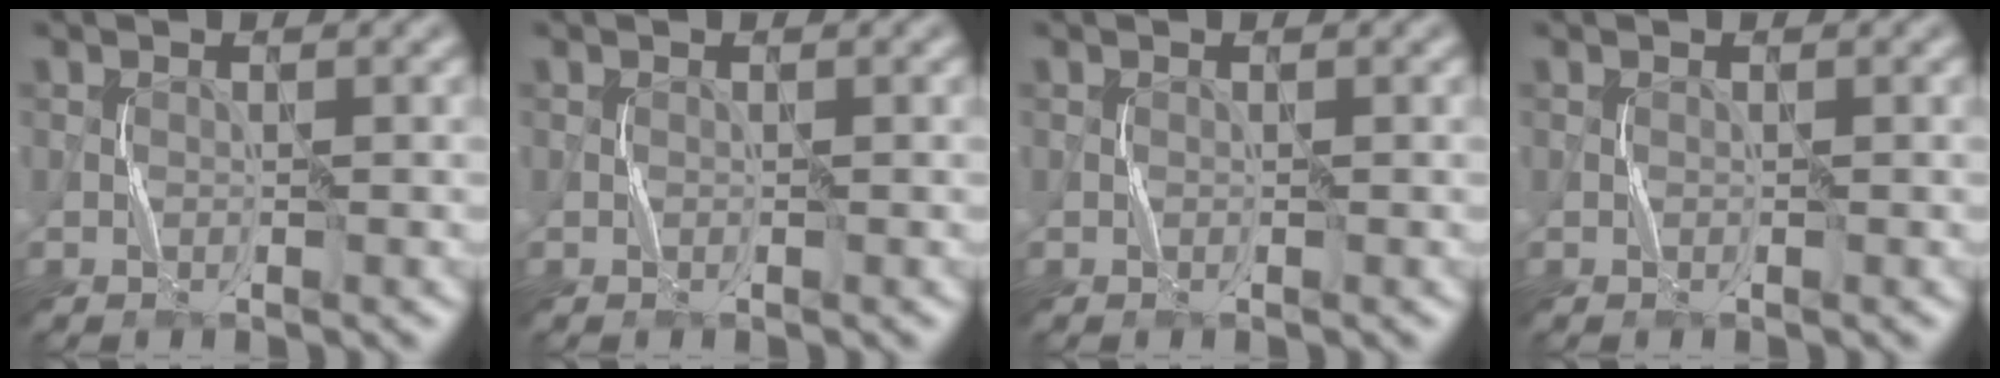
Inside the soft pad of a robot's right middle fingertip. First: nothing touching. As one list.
[{"total": 0.0}, {"total": 0.0}, {"total": 0.0}]